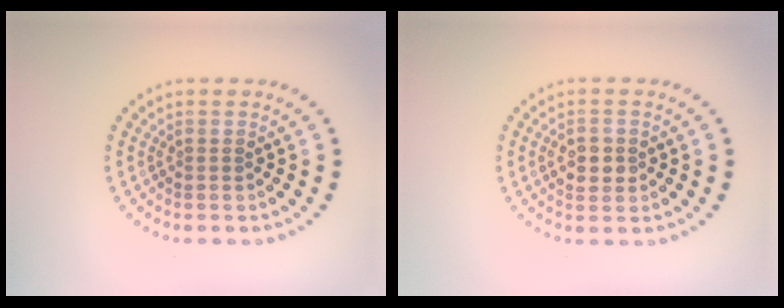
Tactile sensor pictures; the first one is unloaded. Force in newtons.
{"total": 2.7, "press": 2.7, "slide": 0.1}